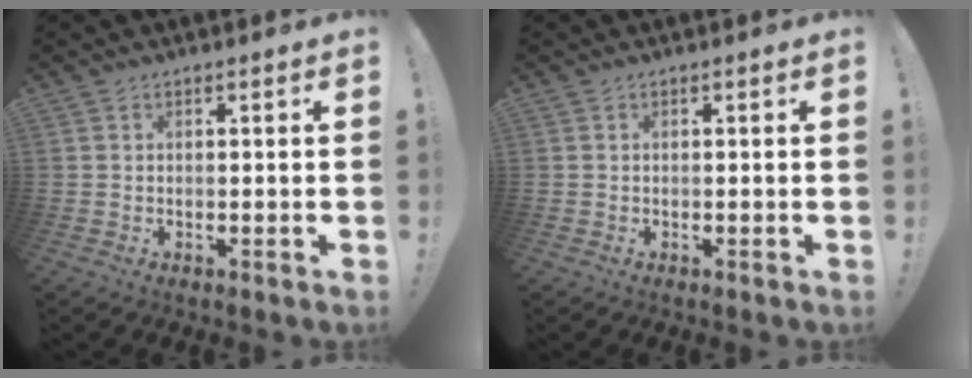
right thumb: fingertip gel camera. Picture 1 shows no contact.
{"total": 0.0}